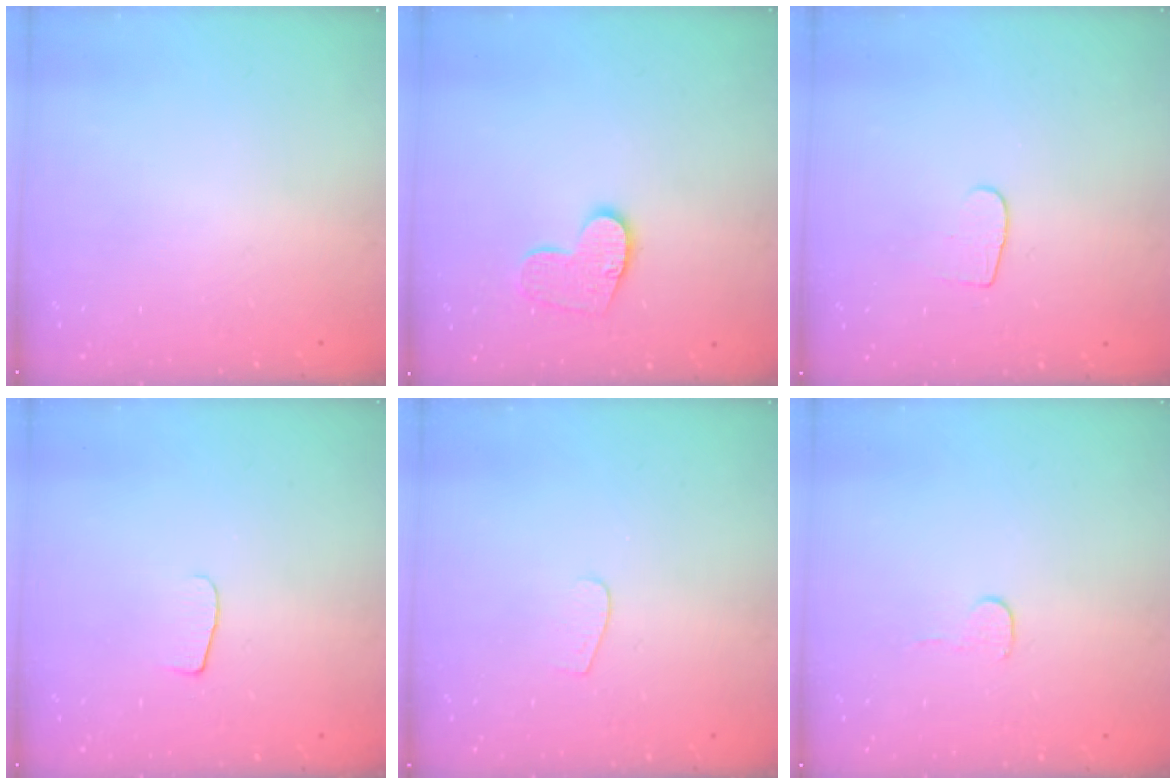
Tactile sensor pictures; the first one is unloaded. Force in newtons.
{"total": 10.4, "press": 10.4, "slide": 0.7}
{"total": 3.9, "press": 3.9, "slide": 0.4}
{"total": 6.0, "press": 6.0, "slide": 0.6}
{"total": 3.7, "press": 3.7, "slide": 0.3}
{"total": 3.7, "press": 3.7, "slide": 0.3}